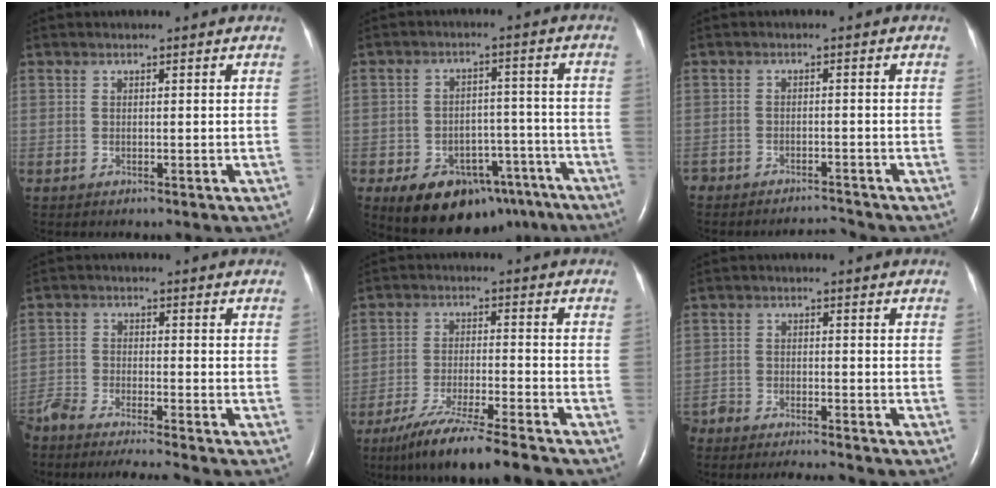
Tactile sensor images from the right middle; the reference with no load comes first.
{"total": 13.9, "force": [-8.9, 8.2, 6.9], "torque": [-0.088, 0.027, -0.121]}
{"total": 3.2, "force": [-3.1, 0.0, -0.4], "torque": [0.009, -0.008, -0.050]}
{"total": 14.0, "force": [-12.8, -0.7, 5.5], "torque": [-0.094, -0.016, -0.216]}
{"total": 11.3, "force": [-9.5, -0.7, 6.2], "torque": [-0.100, -0.034, -0.159]}
{"total": 9.7, "force": [-9.1, 1.0, 3.3], "torque": [-0.051, -0.012, -0.143]}